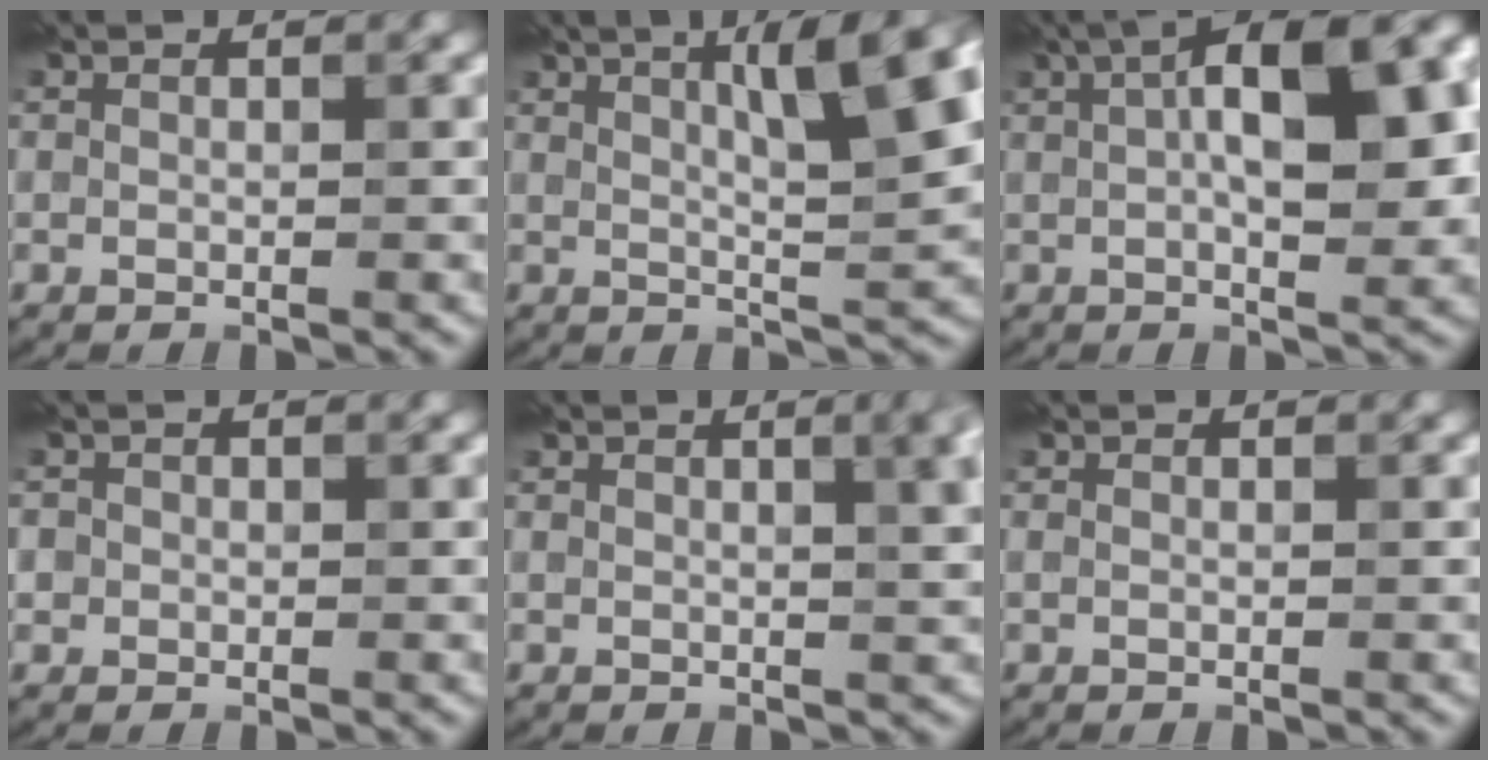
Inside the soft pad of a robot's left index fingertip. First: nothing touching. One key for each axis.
{"total": 9.6, "fx": 3.6, "fy": 2.4, "fz": 8.6, "tx": -0.107, "ty": 0.019, "tz": 0.053}
{"total": 11.8, "fx": 2.6, "fy": 4.5, "fz": 10.6, "tx": -0.141, "ty": 0.016, "tz": 0.036}
{"total": 1.2, "fx": 0.1, "fy": 1.1, "fz": 0.2, "tx": 0.006, "ty": -0.001, "tz": -0.003}
{"total": 5.3, "fx": 1.6, "fy": 2.2, "fz": 4.5, "tx": -0.025, "ty": 0.018, "tz": 0.012}
{"total": 0.0}